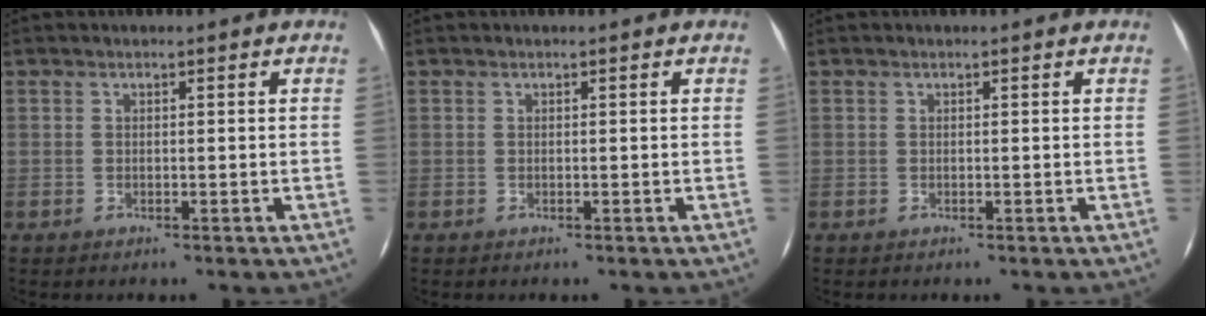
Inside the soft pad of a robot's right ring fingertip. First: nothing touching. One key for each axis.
{"total": 0.0}
{"total": 0.0}